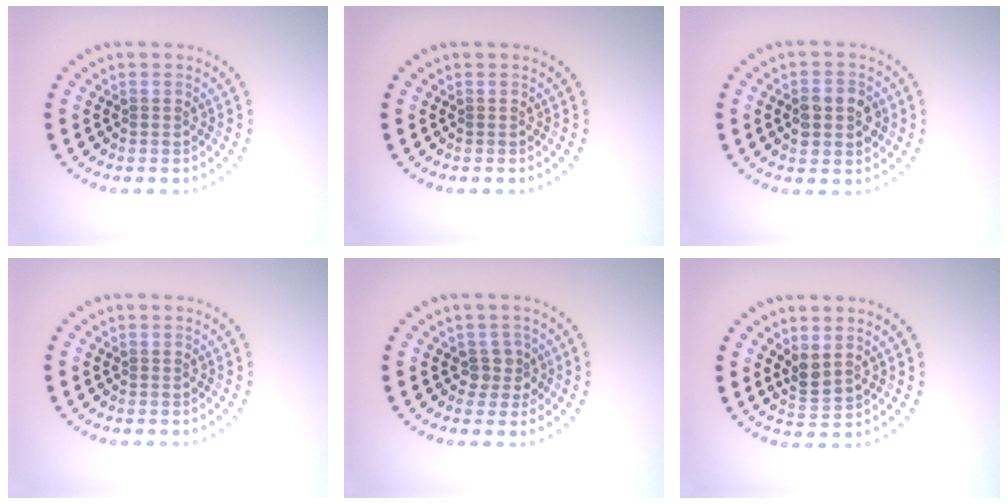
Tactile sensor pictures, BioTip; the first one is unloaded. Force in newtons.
{"total": 0.0}
{"total": 3.6, "press": 3.6, "slide": 0.2}
{"total": 0.0}
{"total": 1.9, "press": 1.5, "slide": 1.1}
{"total": 1.8, "press": 1.6, "slide": 0.9}